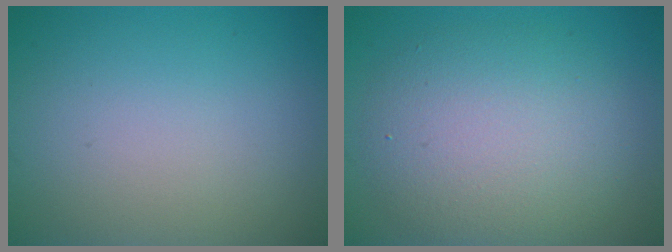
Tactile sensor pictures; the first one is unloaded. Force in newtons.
{"total": 6.4, "press": 6.4, "slide": 0.1}